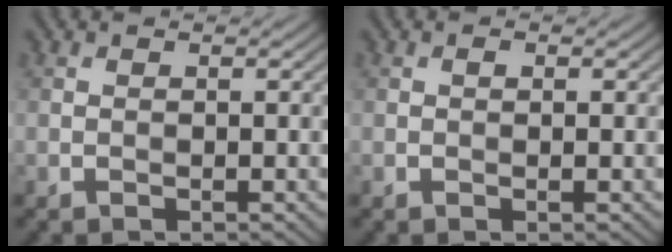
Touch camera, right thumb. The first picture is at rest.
{"total": 0.6, "force": [0.1, 0.3, 0.5], "torque": [-0.007, 0.000, 0.001]}